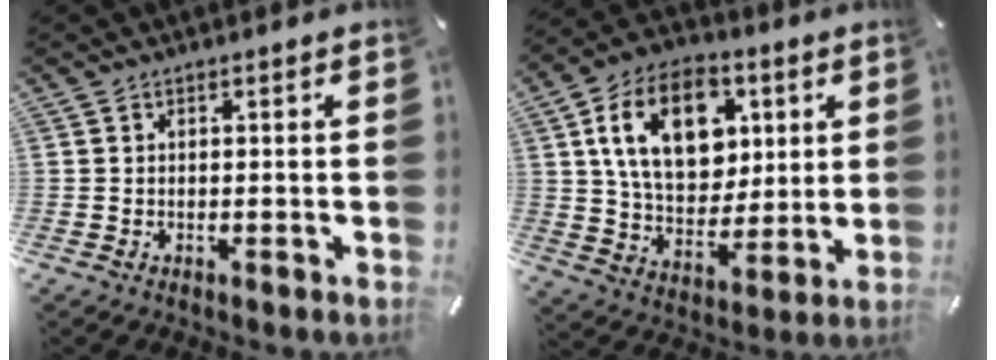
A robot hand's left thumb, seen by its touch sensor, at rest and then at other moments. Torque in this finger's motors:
{"motor_torque": [2.56, 2.45, 2.28, -0.49, 0.68]}